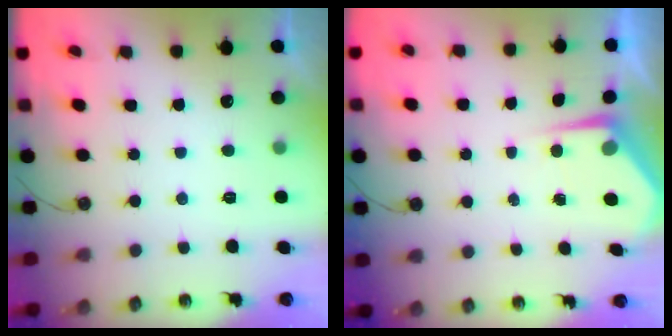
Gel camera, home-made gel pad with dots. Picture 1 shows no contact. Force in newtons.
{"total": 5.4, "press": 5.3, "slide": 0.6}